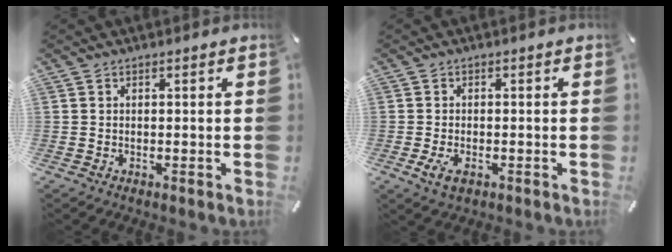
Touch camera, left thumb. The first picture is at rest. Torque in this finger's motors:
{"motor_torque": [0.13, 0.73, 0.28, 0.35, 0.03]}